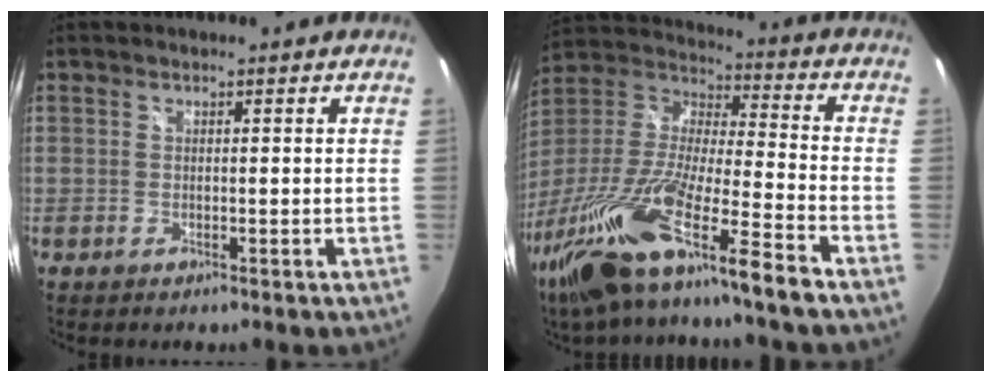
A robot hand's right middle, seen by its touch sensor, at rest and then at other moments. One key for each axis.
{"total": 23.7, "fx": -16.3, "fy": 1.3, "fz": 17.2, "tx": -0.327, "ty": -0.051, "tz": -0.300}